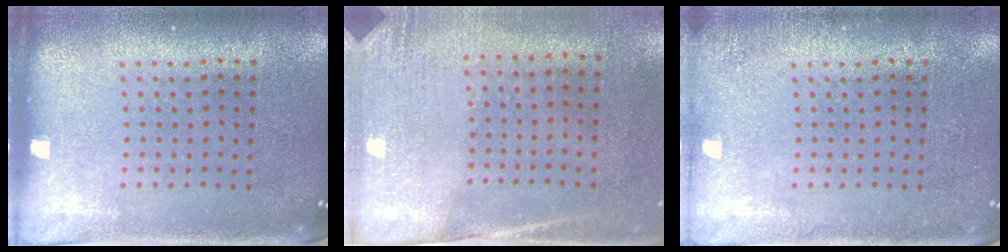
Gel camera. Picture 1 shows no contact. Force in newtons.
{"total": 2.6, "press": 2.3, "slide": 1.3}
{"total": 1.3, "press": 1.3, "slide": 0.2}